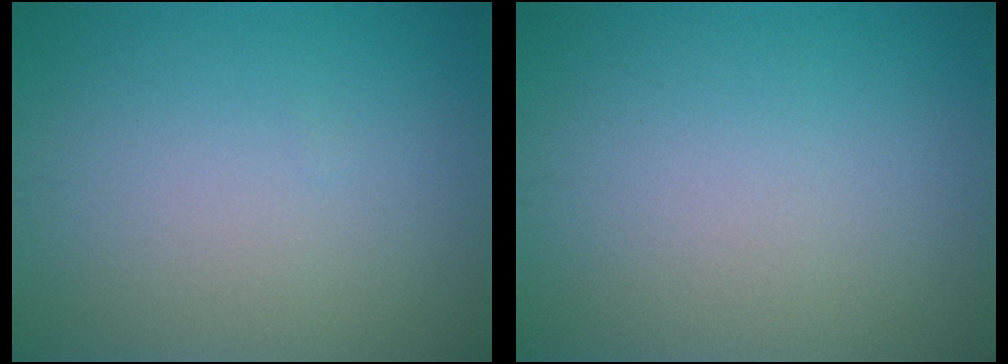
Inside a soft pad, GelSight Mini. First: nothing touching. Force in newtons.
{"total": 0.0}